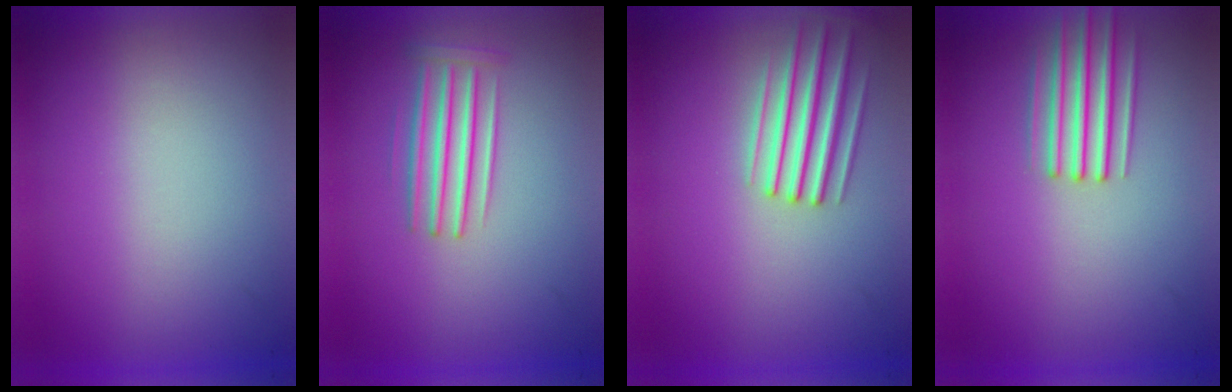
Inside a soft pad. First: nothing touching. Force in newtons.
{"total": 2.8}
{"total": 3.0}
{"total": 2.7}